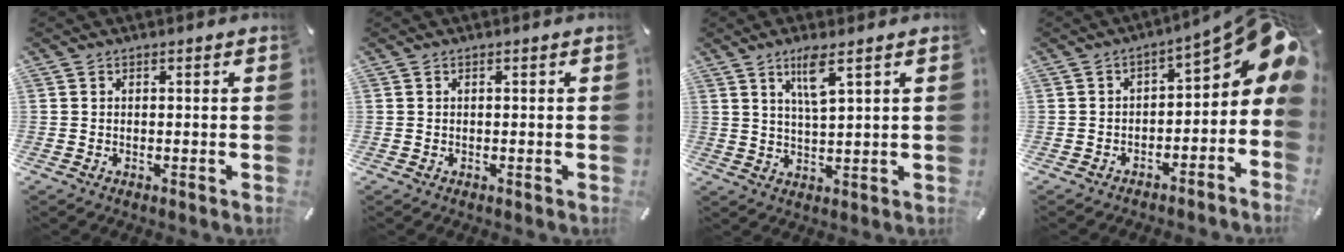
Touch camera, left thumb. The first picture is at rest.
{"total": 0.0}
{"total": 6.4, "force": [3.8, 0.9, 5.0], "torque": [-0.102, 0.000, 0.061]}
{"total": 11.9, "force": [3.7, 6.1, 9.6], "torque": [-0.101, -0.039, 0.058]}